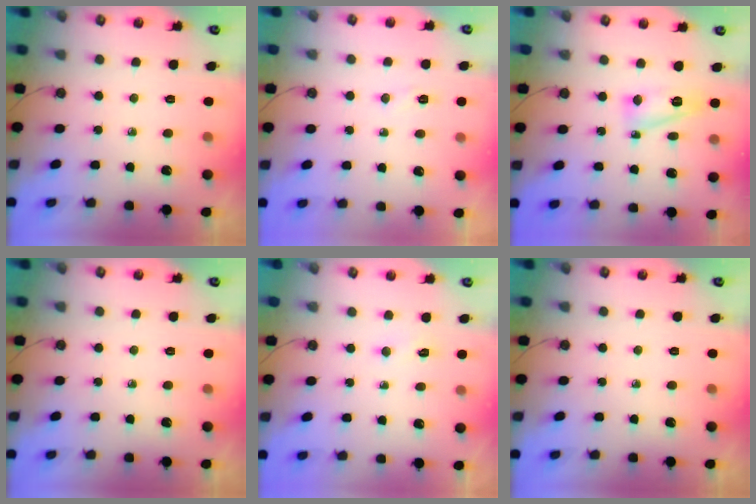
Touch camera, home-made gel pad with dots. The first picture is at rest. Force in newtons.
{"total": 3.1, "press": 2.8, "slide": 1.2}
{"total": 9.0, "press": 9.0, "slide": 0.6}
{"total": 0.0}
{"total": 2.8, "press": 2.7, "slide": 0.5}
{"total": 0.0}